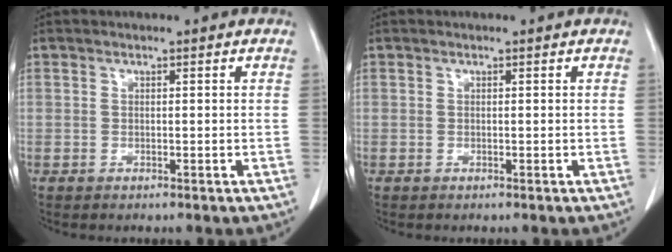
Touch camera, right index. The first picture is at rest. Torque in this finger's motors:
{"motor_torque": [-0.03, 0.03, 0.00, 0.00]}